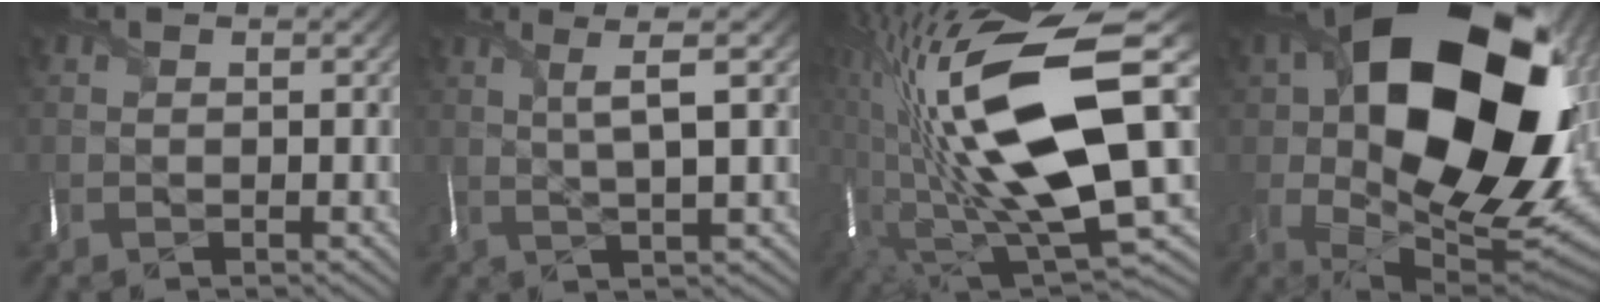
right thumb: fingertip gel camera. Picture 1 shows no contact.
{"total": 5.3, "force": [1.9, 0.5, 4.9], "torque": [-0.095, 0.009, 0.036]}
{"total": 21.2, "force": [3.1, 8.2, 19.3], "torque": [-0.375, -0.059, 0.072]}
{"total": 22.8, "force": [4.9, 14.8, 16.7], "torque": [-0.313, -0.018, 0.116]}